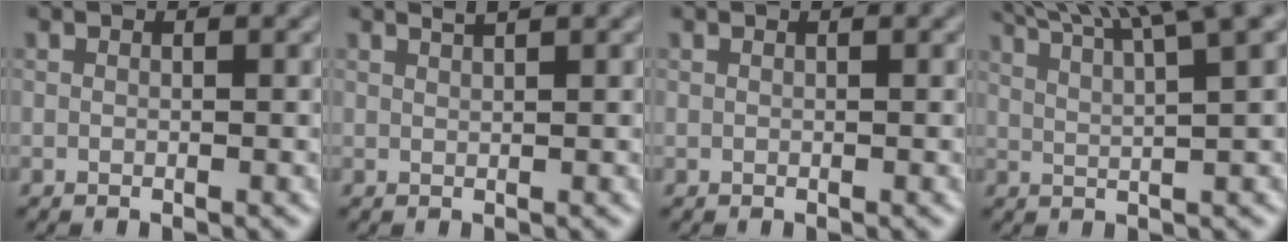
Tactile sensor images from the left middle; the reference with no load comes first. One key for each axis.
{"total": 1.0, "fx": 0.8, "fy": 0.2, "fz": 0.5, "tx": -0.004, "ty": -0.001, "tz": 0.009}
{"total": 0.0}
{"total": 10.4, "fx": 7.5, "fy": 2.2, "fz": 6.9, "tx": -0.084, "ty": 0.043, "tz": 0.073}